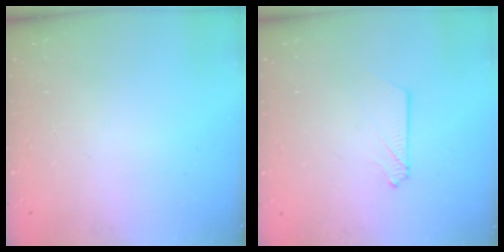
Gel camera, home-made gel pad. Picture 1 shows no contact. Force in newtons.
{"total": 2.6, "press": 2.6, "slide": 0.3}